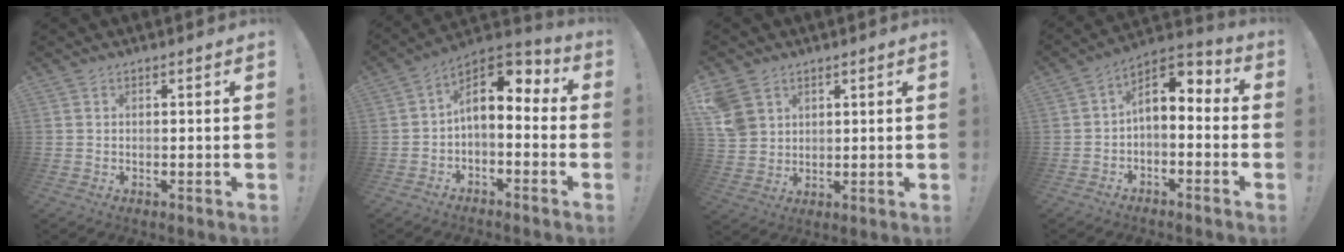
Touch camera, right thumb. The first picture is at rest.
{"total": 9.0, "force": [2.1, 5.3, 7.0], "torque": [-0.101, -0.015, 0.037]}
{"total": 7.5, "force": [3.9, 5.9, 2.5], "torque": [-0.055, -0.021, 0.079]}
{"total": 6.4, "force": [0.5, 4.0, 4.9], "torque": [-0.066, -0.001, 0.013]}